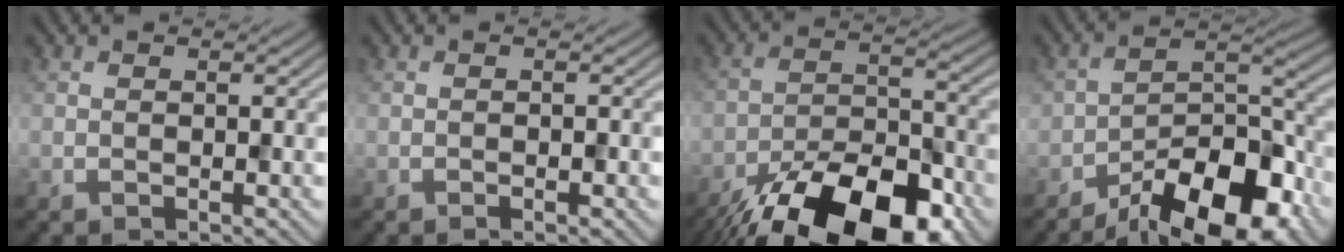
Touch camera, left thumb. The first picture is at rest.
{"total": 0.8, "force": [-0.4, 0.2, 0.7], "torque": [-0.010, -0.001, -0.007]}
{"total": 19.0, "force": [-13.3, 7.9, 11.0], "torque": [-0.190, -0.046, -0.205]}
{"total": 13.7, "force": [-9.0, 5.9, 8.5], "torque": [-0.130, -0.008, -0.156]}